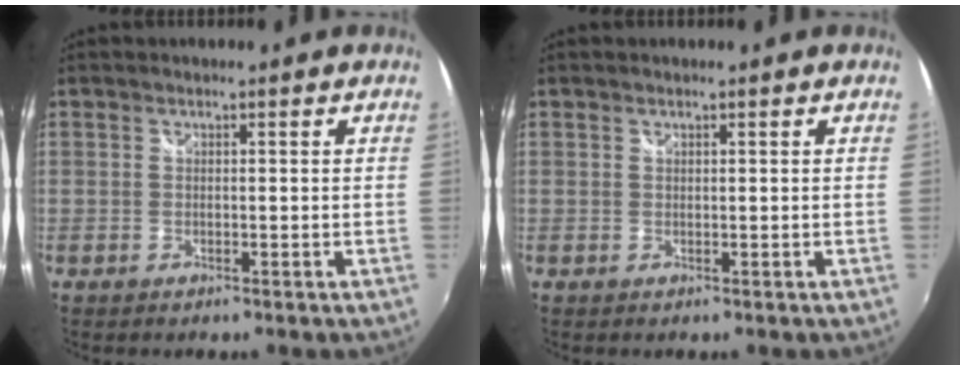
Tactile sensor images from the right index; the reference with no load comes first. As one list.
[{"total": 0.0}]